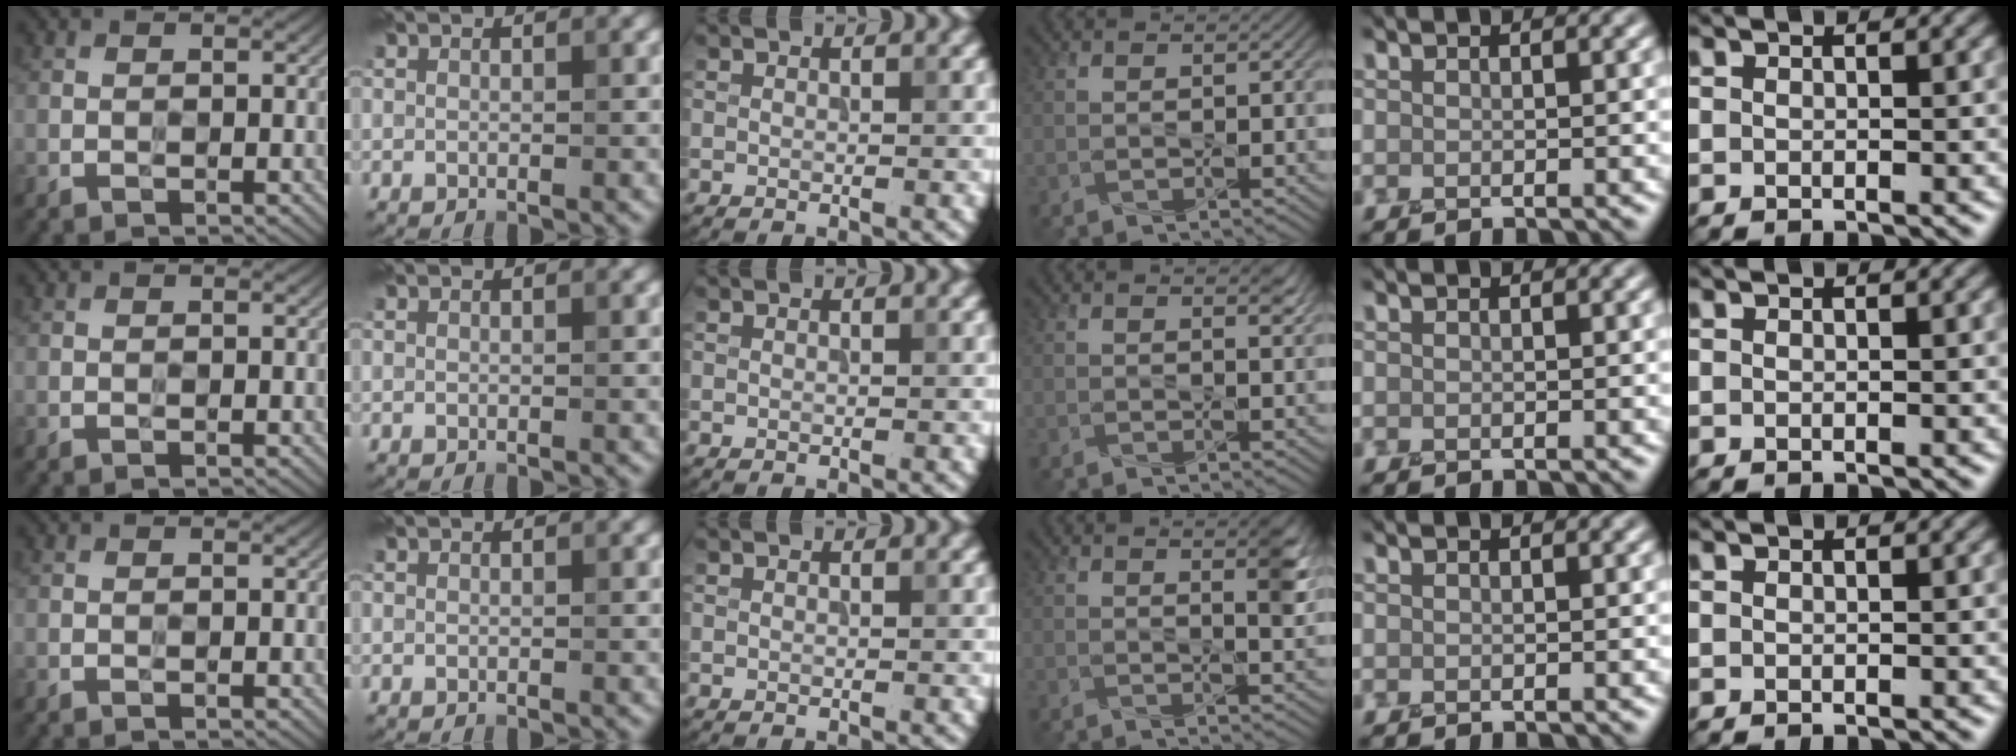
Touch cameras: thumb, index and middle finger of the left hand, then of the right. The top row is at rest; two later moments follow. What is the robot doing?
{"motion": "squeeze", "object": "paper clamp"}